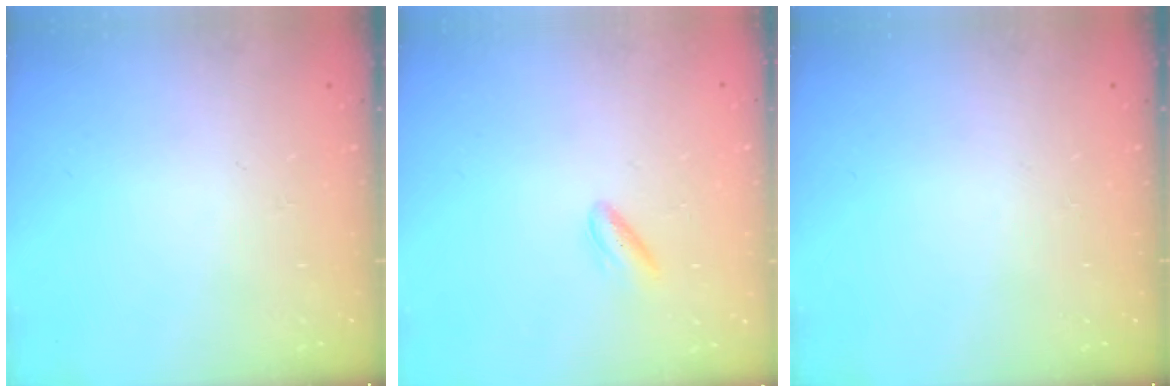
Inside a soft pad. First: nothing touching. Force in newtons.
{"total": 2.9, "press": 2.8, "slide": 0.9}
{"total": 0.0}